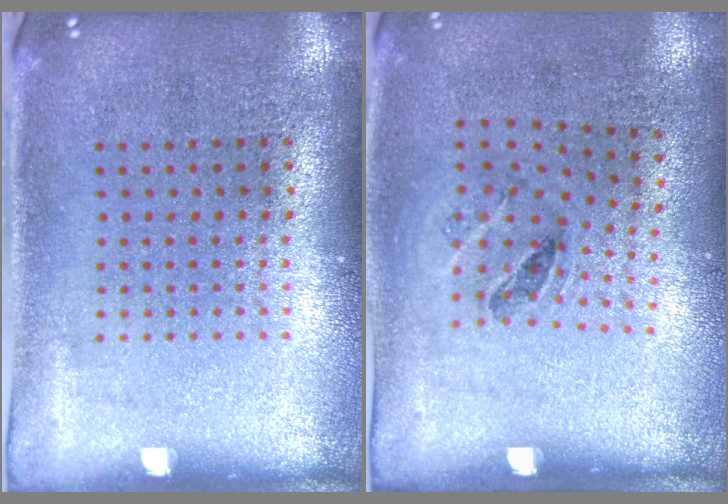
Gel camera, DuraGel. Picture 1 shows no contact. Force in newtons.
{"total": 1.3, "press": 0.8, "slide": 1.1}